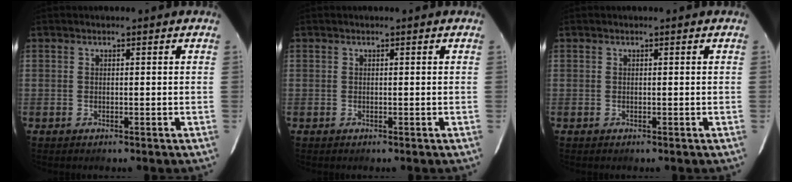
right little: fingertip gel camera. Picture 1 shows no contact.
{"total": 0.0}
{"total": 0.0}